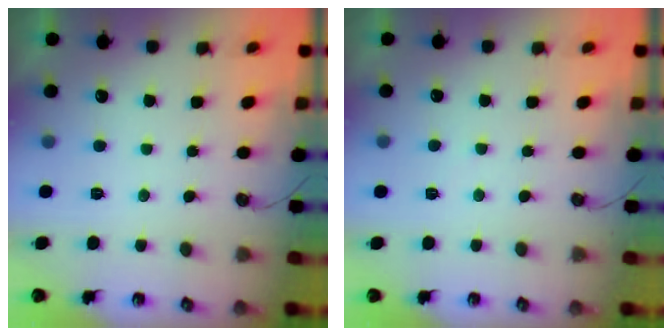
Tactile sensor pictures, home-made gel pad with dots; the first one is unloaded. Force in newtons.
{"total": 2.7, "press": 2.7, "slide": 0.5}